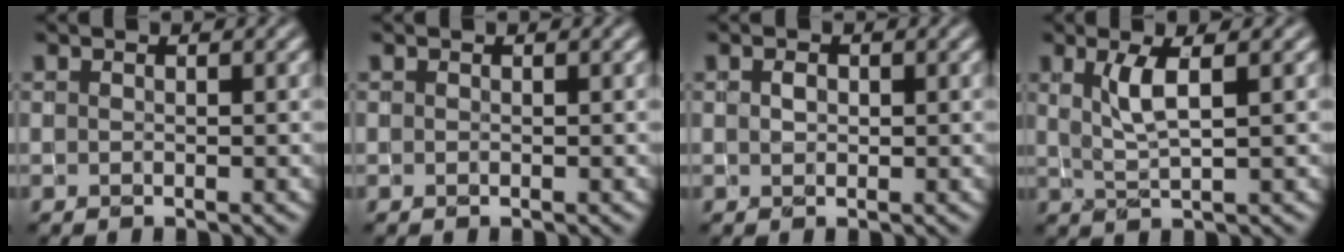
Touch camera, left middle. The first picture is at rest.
{"total": 0.0}
{"total": 0.7, "force": [0.0, 0.6, 0.4], "torque": [-0.009, 0.001, 0.003]}
{"total": 2.8, "force": [0.8, 0.5, 2.6], "torque": [-0.056, -0.002, 0.020]}